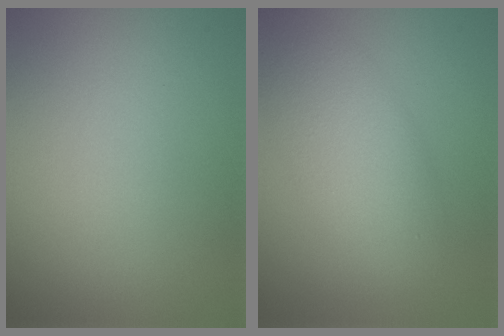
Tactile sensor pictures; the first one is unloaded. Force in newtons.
{"total": 5.3, "press": 5.3, "slide": 0.4}